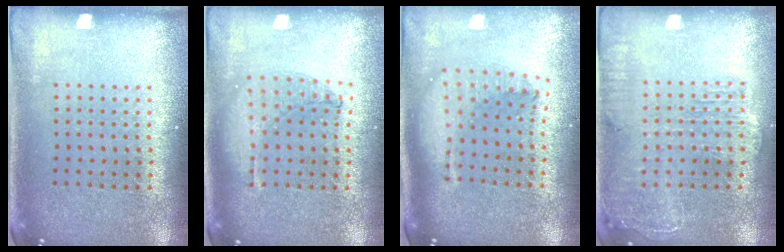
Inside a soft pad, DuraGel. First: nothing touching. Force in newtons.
{"total": 1.0, "press": 0.9, "slide": 0.3}
{"total": 2.2, "press": 1.7, "slide": 1.4}
{"total": 2.0, "press": 1.8, "slide": 0.8}